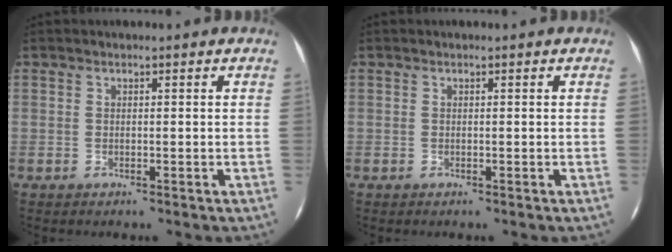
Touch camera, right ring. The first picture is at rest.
{"total": 0.0}